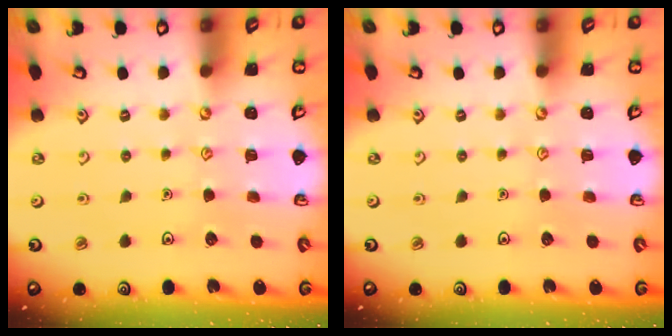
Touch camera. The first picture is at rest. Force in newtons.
{"total": 0.0}